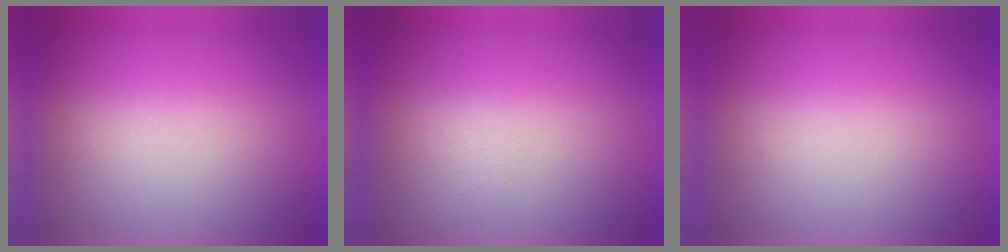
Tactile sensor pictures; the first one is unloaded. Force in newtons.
{"total": 1.3}
{"total": 0.0}